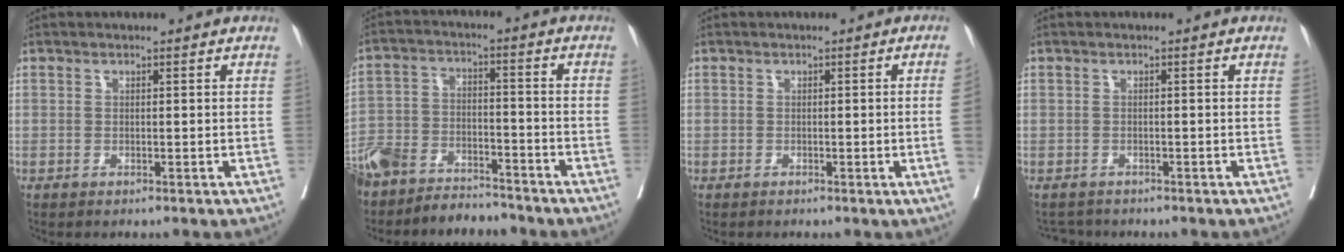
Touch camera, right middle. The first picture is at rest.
{"total": 13.5, "force": [-11.8, 4.9, 4.2], "torque": [-0.082, 0.011, -0.200]}
{"total": 2.3, "force": [-0.3, -1.0, 2.1], "torque": [-0.021, -0.001, -0.001]}
{"total": 2.1, "force": [-2.0, 0.8, -0.2], "torque": [0.002, -0.006, -0.033]}